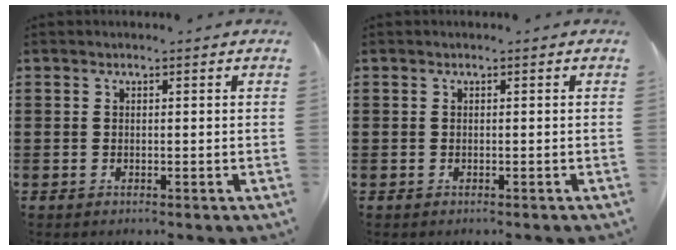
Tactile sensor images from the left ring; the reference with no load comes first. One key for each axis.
{"total": 0.0}